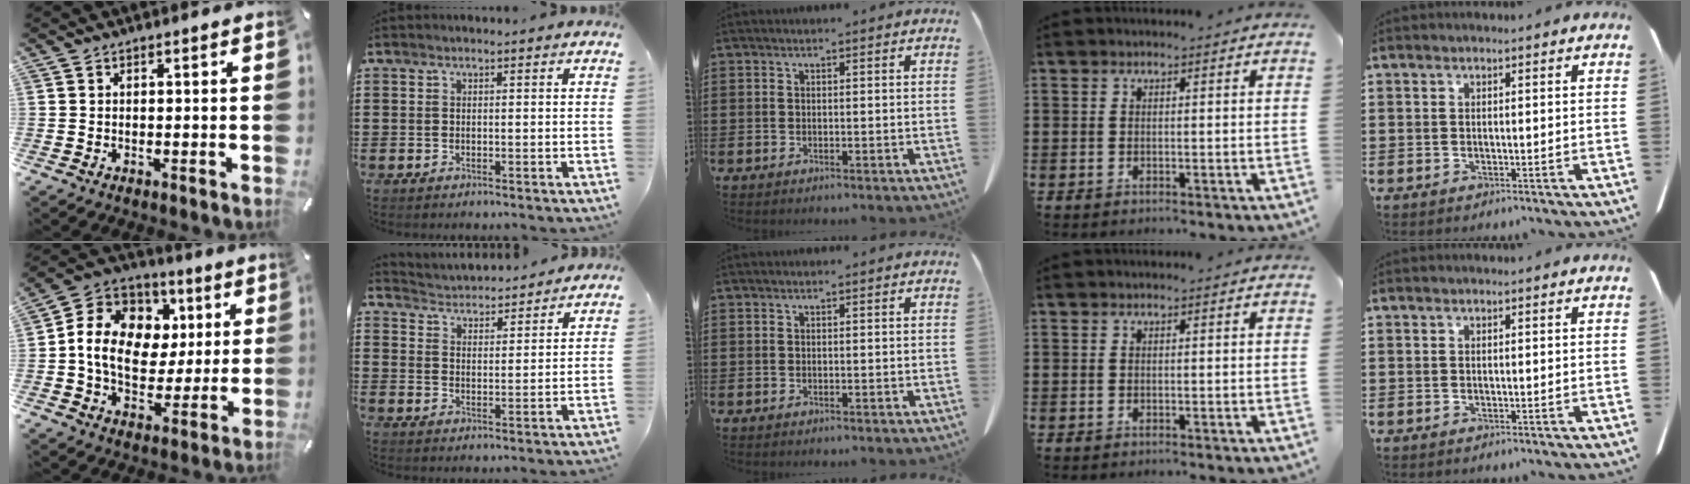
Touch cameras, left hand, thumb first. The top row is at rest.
{"thumb": {"total": 13.8, "force": [0.7, 11.6, 7.5], "torque": [-0.153, 0.009, 0.019]}, "index": {"total": 3.4, "force": [3.3, 0.4, -0.3], "torque": [-0.014, -0.024, 0.055]}}